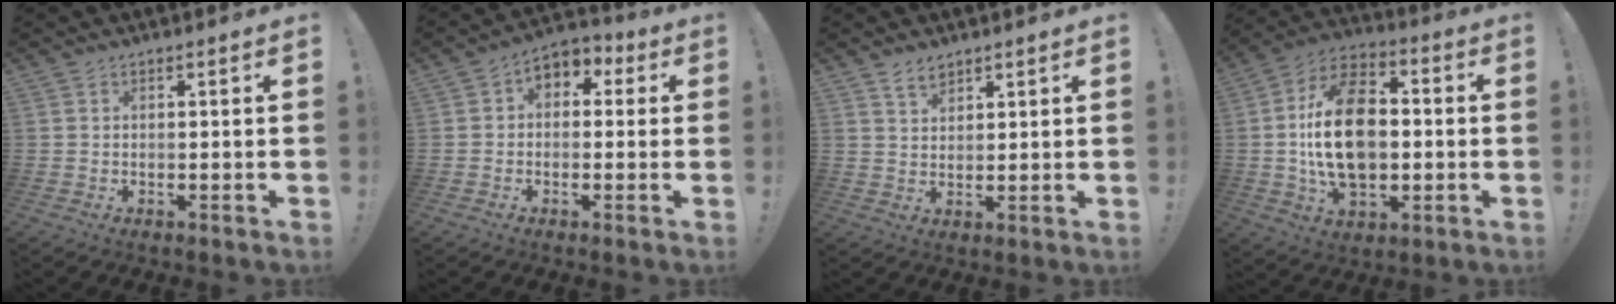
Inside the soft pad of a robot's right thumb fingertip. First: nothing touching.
{"total": 5.1, "force": [-0.4, 4.2, 2.9], "torque": [-0.033, 0.010, -0.004]}
{"total": 3.8, "force": [3.0, 1.7, 1.4], "torque": [-0.026, -0.015, 0.056]}
{"total": 21.8, "force": [-0.5, 14.3, 16.4], "torque": [-0.279, 0.012, -0.005]}